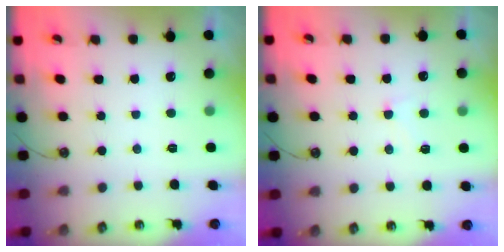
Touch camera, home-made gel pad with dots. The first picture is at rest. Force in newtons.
{"total": 1.3, "press": 1.0, "slide": 0.9}